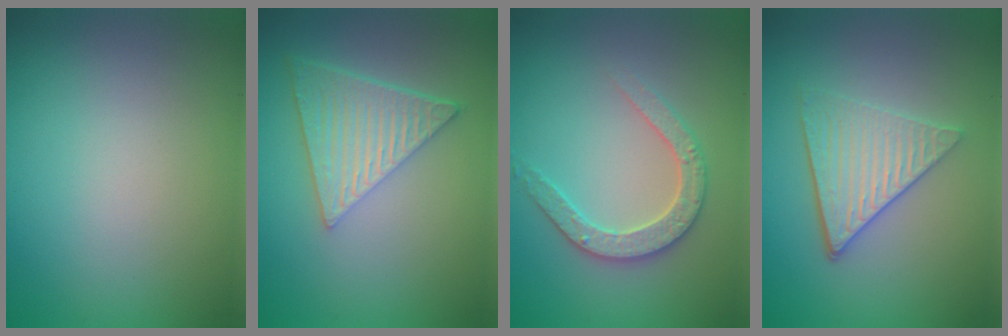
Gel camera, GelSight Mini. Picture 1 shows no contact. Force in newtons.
{"total": 6.6, "press": 4.7, "slide": 4.6}
{"total": 2.9, "press": 2.9, "slide": 0.5}
{"total": 4.5, "press": 3.5, "slide": 2.8}